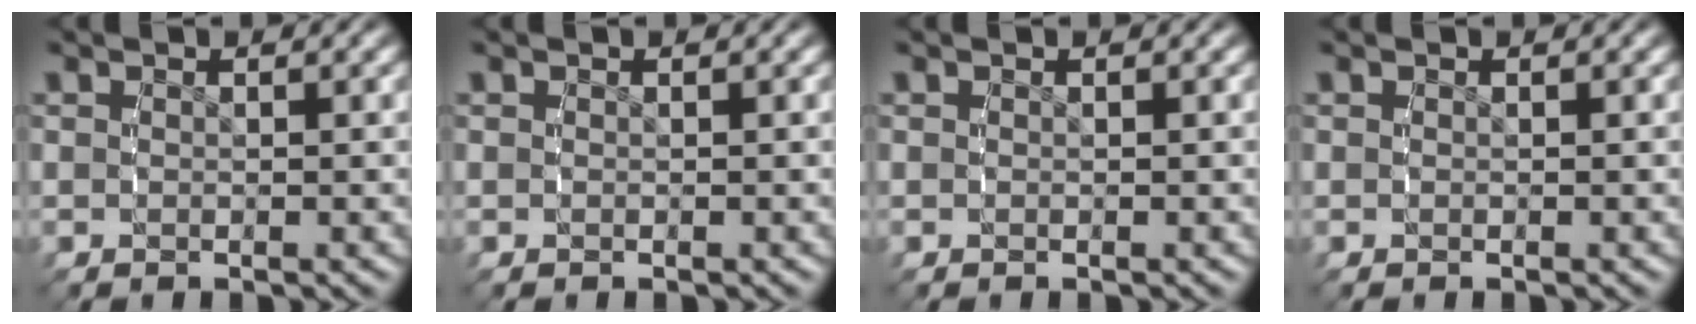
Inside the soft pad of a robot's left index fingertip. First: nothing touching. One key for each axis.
{"total": 0.0}
{"total": 0.0}
{"total": 0.0}